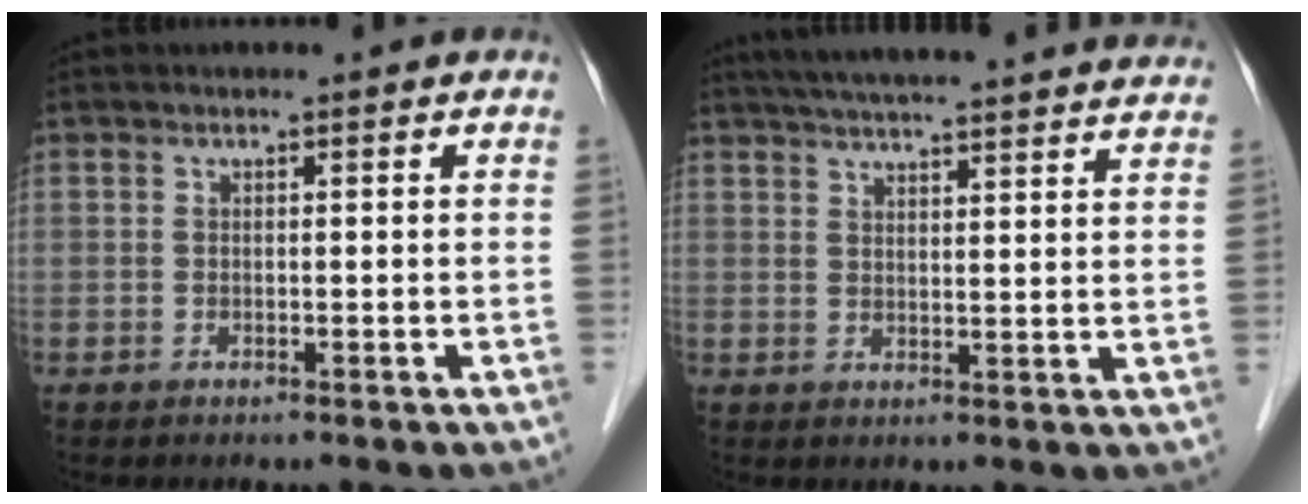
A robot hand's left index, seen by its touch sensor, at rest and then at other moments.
{"total": 25.1, "force": [22.9, 2.0, 10.0], "torque": [-0.160, 0.000, 0.289]}